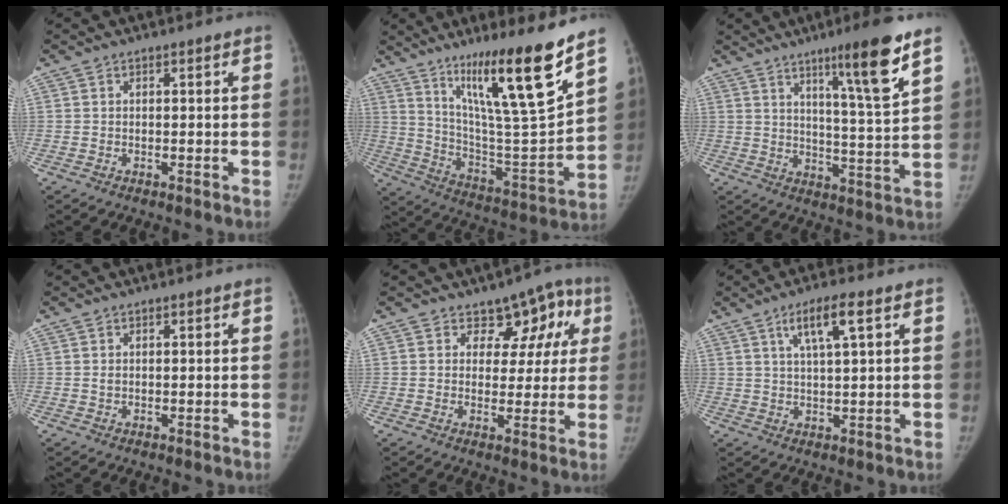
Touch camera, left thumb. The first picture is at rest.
{"total": 22.7, "force": [14.2, 2.2, 17.6], "torque": [-0.260, -0.078, 0.245]}
{"total": 13.4, "force": [8.0, 0.4, 10.8], "torque": [-0.165, -0.051, 0.127]}
{"total": 0.6, "force": [0.3, 0.5, 0.4], "torque": [-0.004, -0.001, 0.006]}
{"total": 8.2, "force": [3.7, 6.0, 4.2], "torque": [0.009, -0.007, 0.044]}
{"total": 6.9, "force": [3.2, 1.1, 6.0], "torque": [-0.112, -0.007, 0.059]}